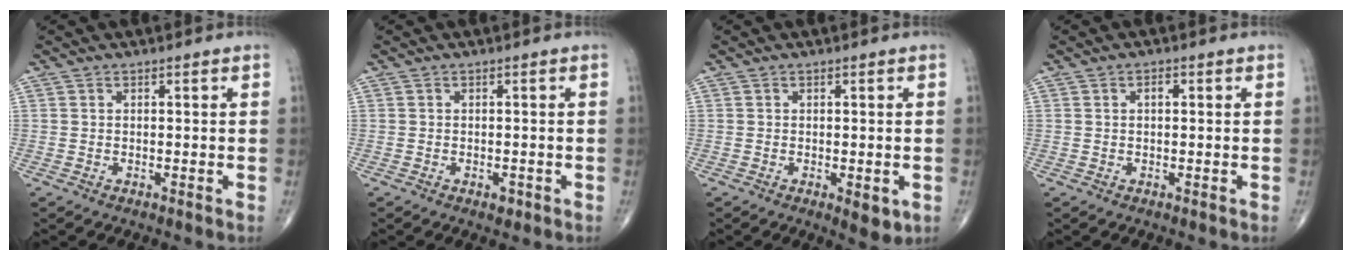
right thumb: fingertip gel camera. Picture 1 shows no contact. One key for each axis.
{"total": 1.2, "fx": -0.6, "fy": 0.7, "fz": 0.8, "tx": -0.007, "ty": 0.000, "tz": -0.008}
{"total": 3.6, "fx": -1.0, "fy": 1.5, "fz": 3.1, "tx": -0.032, "ty": -0.008, "tz": -0.009}
{"total": 1.1, "fx": 0.3, "fy": 0.5, "fz": 0.9, "tx": -0.015, "ty": 0.001, "tz": 0.003}